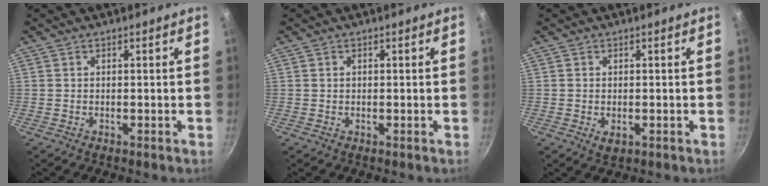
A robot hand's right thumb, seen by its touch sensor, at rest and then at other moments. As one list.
[{"total": 0.6, "force": [0.1, 0.5, 0.3], "torque": [-0.004, 0.003, 0.002]}, {"total": 2.4, "force": [-0.5, 1.5, 1.9], "torque": [-0.031, -0.007, -0.006]}]